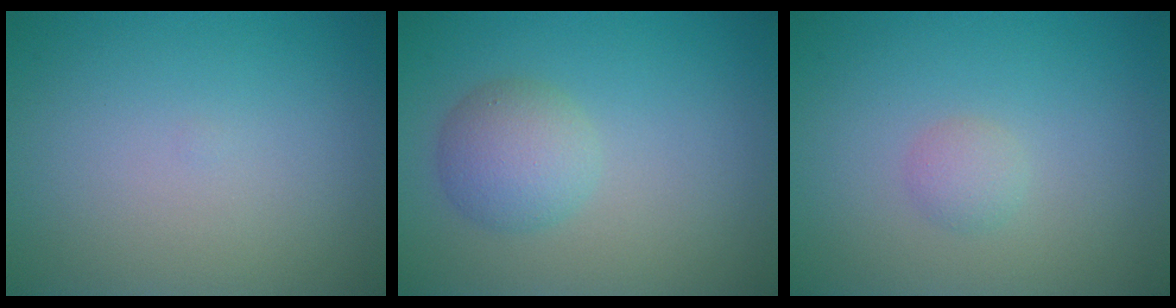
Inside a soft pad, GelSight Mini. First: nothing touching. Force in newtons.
{"total": 3.3, "press": 3.3, "slide": 0.2}
{"total": 1.2, "press": 1.2, "slide": 0.0}